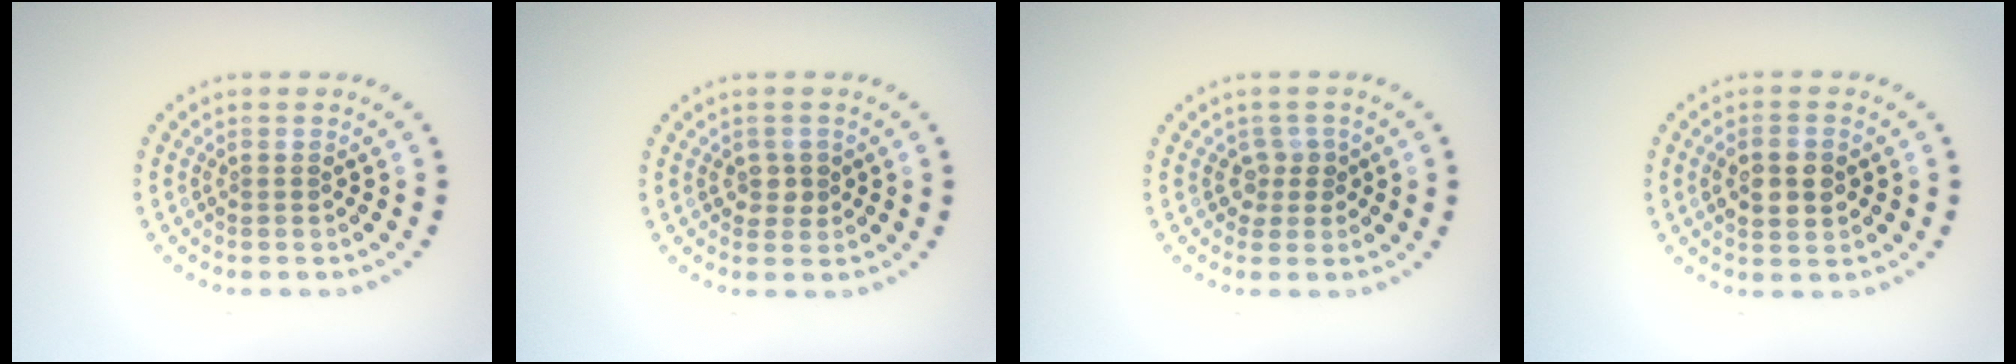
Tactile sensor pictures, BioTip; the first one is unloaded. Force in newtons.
{"total": 1.5, "press": 1.4, "slide": 0.5}
{"total": 1.7, "press": 1.4, "slide": 1.1}
{"total": 3.8, "press": 3.8, "slide": 0.2}